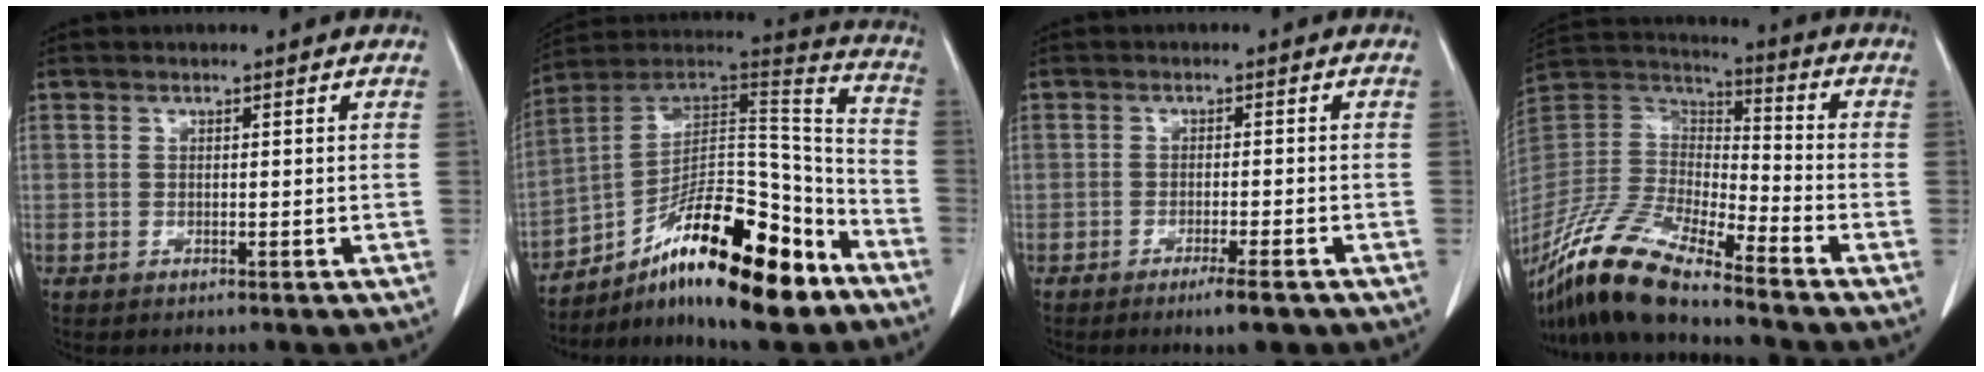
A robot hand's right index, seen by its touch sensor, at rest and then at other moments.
{"total": 22.1, "force": [-13.6, 5.6, 16.4], "torque": [-0.236, 0.032, -0.217]}
{"total": 4.1, "force": [-2.8, 0.2, 2.9], "torque": [-0.040, -0.007, -0.041]}
{"total": 16.2, "force": [-13.1, 2.7, 9.1], "torque": [-0.189, -0.005, -0.253]}